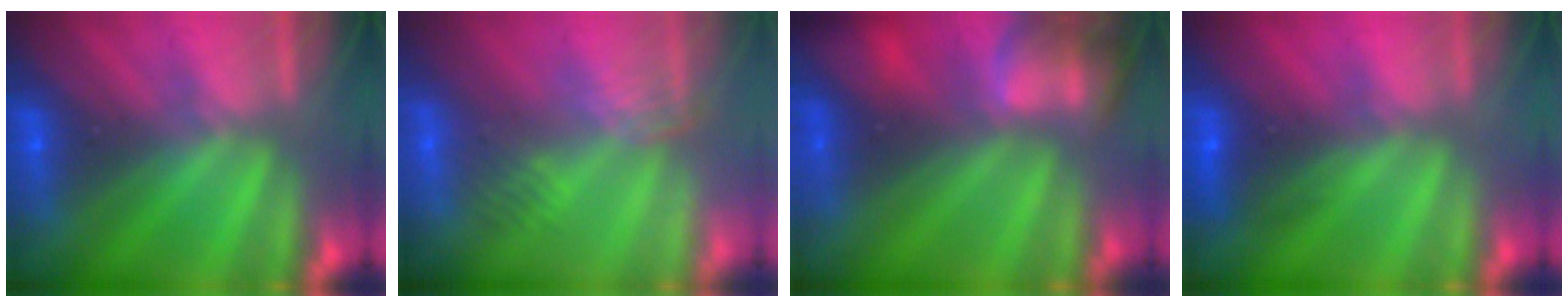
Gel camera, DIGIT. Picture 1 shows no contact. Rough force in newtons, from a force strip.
{"total": 2.8}
{"total": 5.6}
{"total": 2.5}